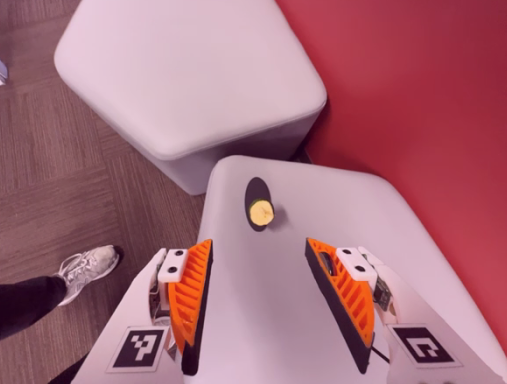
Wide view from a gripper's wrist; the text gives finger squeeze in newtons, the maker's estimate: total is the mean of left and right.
{"total": 0.0}